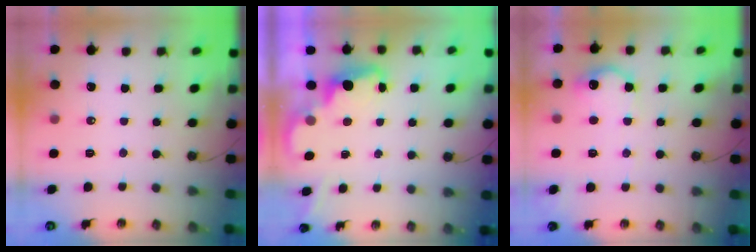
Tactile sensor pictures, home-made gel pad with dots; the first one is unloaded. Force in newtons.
{"total": 2.0, "press": 1.9, "slide": 0.6}
{"total": 11.6, "press": 11.6, "slide": 0.5}